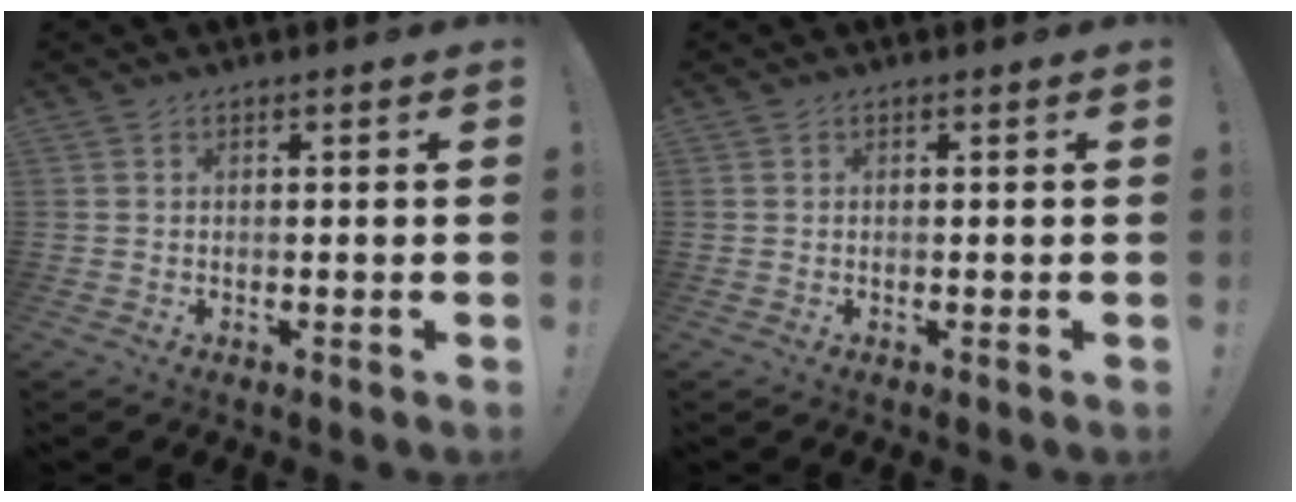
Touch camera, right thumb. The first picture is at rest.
{"total": 0.0}